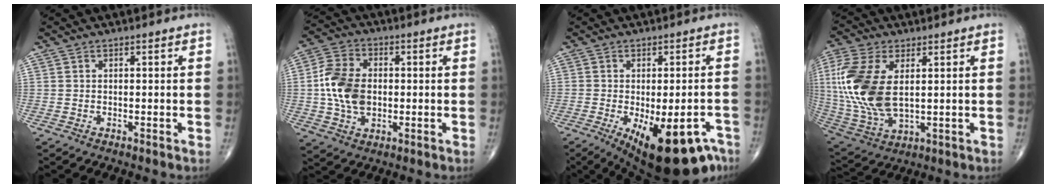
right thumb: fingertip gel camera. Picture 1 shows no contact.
{"total": 11.6, "force": [-0.1, 7.9, 8.4], "torque": [-0.154, 0.011, -0.006]}
{"total": 17.2, "force": [-9.2, 6.9, 12.8], "torque": [-0.134, 0.014, -0.118]}
{"total": 18.0, "force": [2.6, 9.8, 14.9], "torque": [-0.341, -0.015, 0.058]}